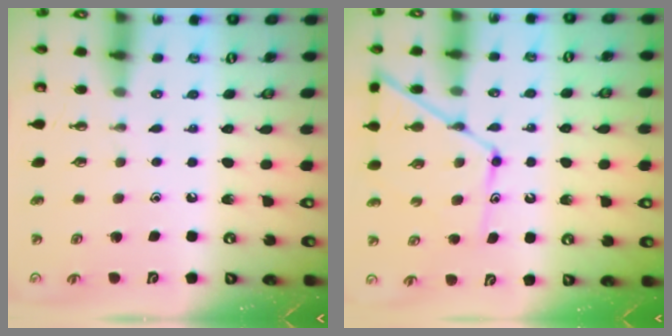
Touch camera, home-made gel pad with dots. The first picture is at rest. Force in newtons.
{"total": 12.2, "press": 12.1, "slide": 0.9}